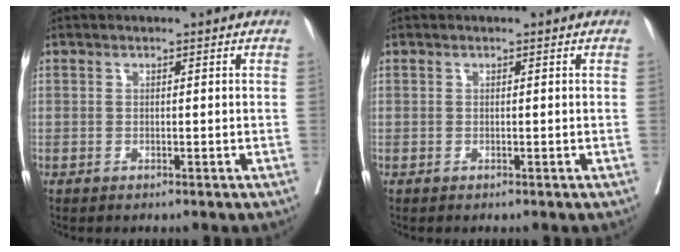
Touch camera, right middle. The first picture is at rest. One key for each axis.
{"total": 0.0}